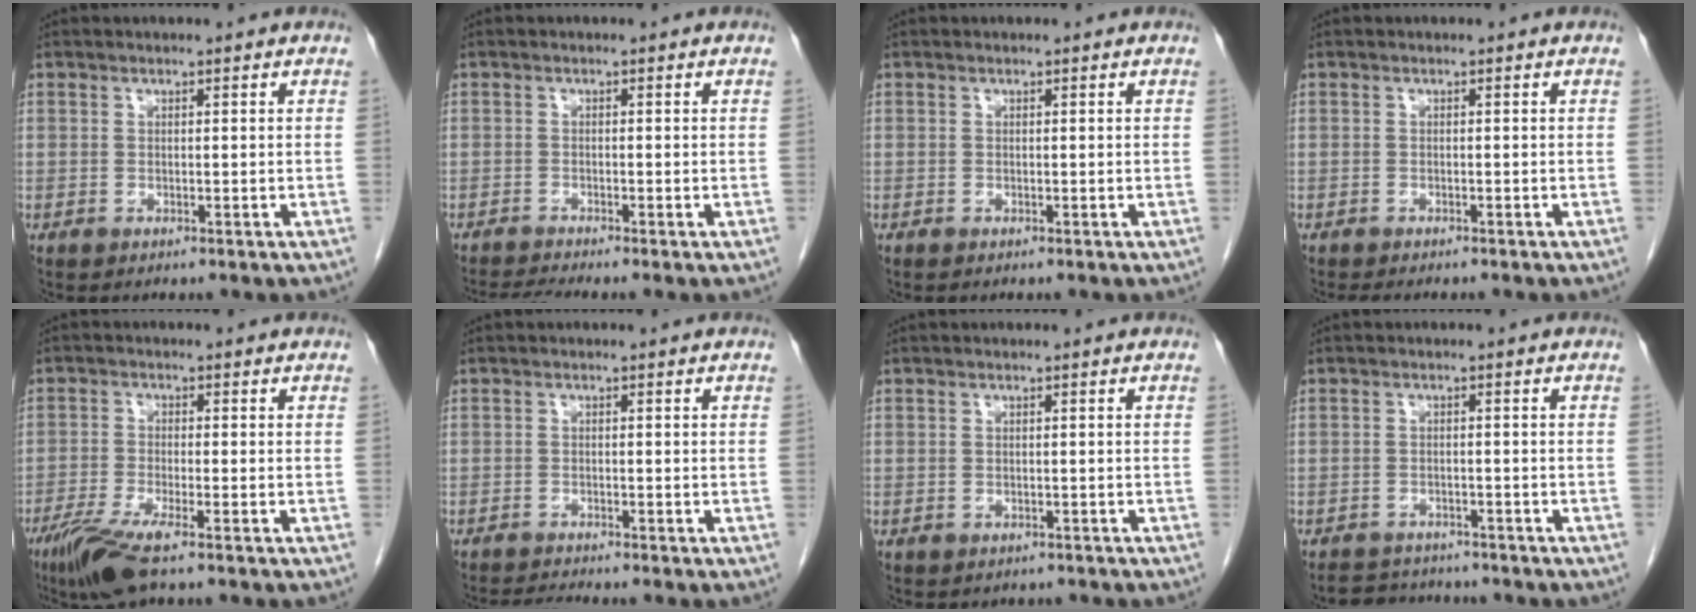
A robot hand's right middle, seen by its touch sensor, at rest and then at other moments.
{"total": 3.4, "force": [-2.9, -1.4, 1.0], "torque": [-0.026, -0.018, -0.056]}
{"total": 0.0}
{"total": 3.9, "force": [-3.4, 0.7, 1.9], "torque": [-0.026, -0.010, -0.045]}
{"total": 6.6, "force": [-4.5, 0.3, 4.8], "torque": [-0.096, -0.019, -0.085]}
{"total": 2.9, "force": [-2.6, -1.2, 0.3], "torque": [-0.013, -0.018, -0.047]}
{"total": 1.7, "force": [-1.5, 0.8, 0.2], "torque": [-0.011, -0.002, -0.018]}
{"total": 5.3, "force": [-5.1, 1.5, 0.6], "torque": [-0.011, -0.002, -0.073]}